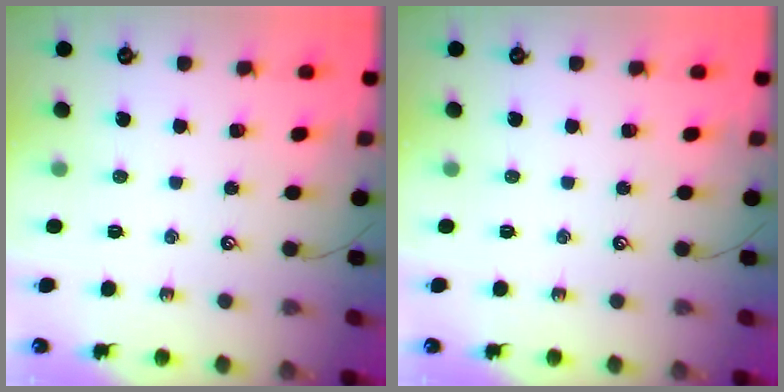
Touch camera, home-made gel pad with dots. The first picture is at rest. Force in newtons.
{"total": 0.0}